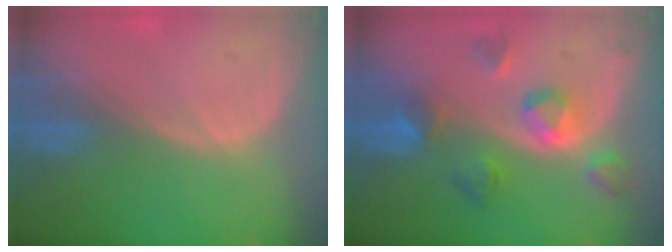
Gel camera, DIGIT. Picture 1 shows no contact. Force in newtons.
{"total": 7.4, "press": 6.9, "slide": 2.8}